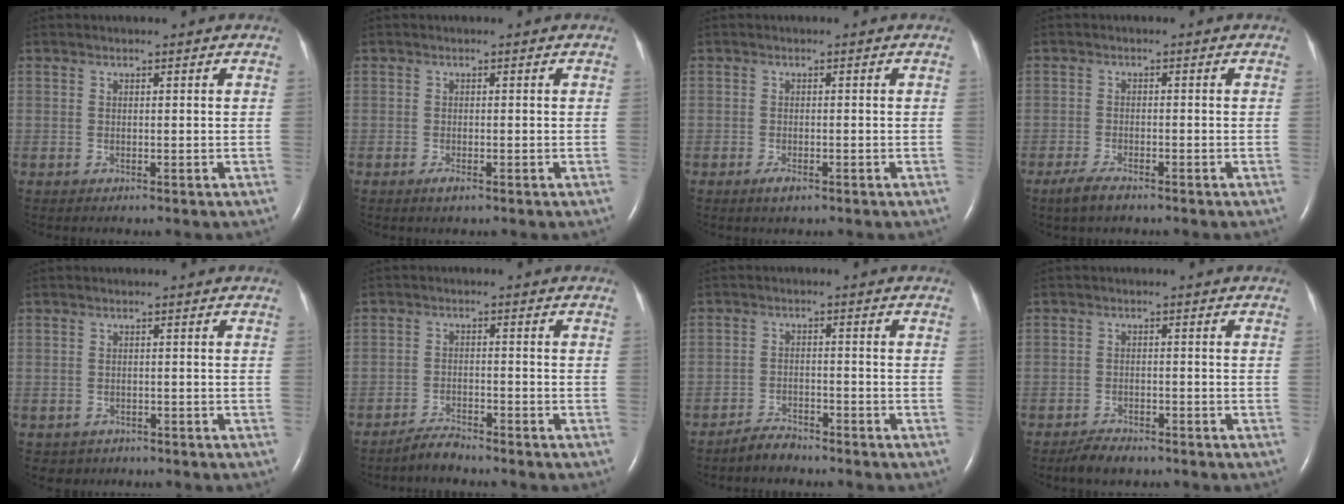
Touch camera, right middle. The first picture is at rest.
{"total": 1.1, "force": [-0.7, 0.3, 0.9], "torque": [-0.021, -0.003, -0.010]}
{"total": 1.6, "force": [-1.0, 0.5, 1.2], "torque": [-0.028, -0.003, -0.016]}
{"total": 3.0, "force": [-2.3, 0.8, 1.9], "torque": [-0.050, -0.007, -0.042]}
{"total": 0.0}
{"total": 2.6, "force": [-2.6, 0.1, 0.3], "torque": [-0.008, -0.010, -0.048]}
{"total": 2.8, "force": [-2.7, 0.6, 0.3], "torque": [-0.011, -0.005, -0.050]}
{"total": 3.2, "force": [-2.7, 1.1, 1.4], "torque": [-0.032, -0.003, -0.045]}